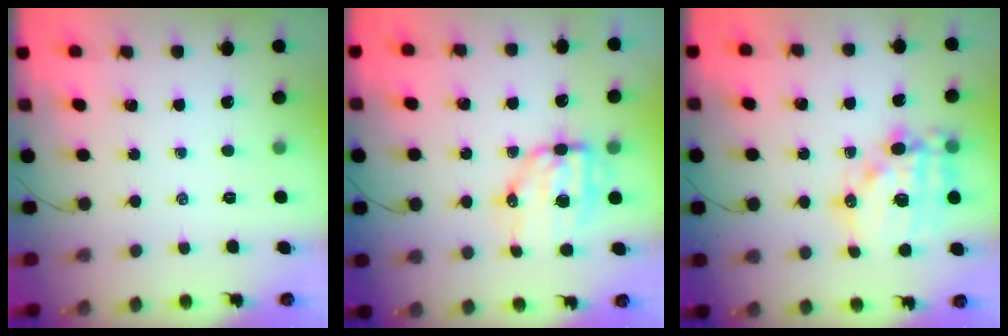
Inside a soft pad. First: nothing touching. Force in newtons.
{"total": 8.7, "press": 8.5, "slide": 2.0}
{"total": 16.9, "press": 16.5, "slide": 3.5}